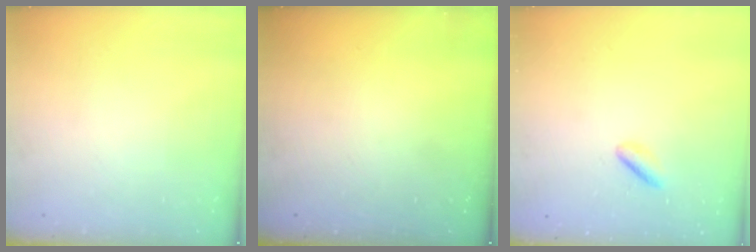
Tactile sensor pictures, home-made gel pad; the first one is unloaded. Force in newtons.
{"total": 0.0}
{"total": 1.9, "press": 1.7, "slide": 0.8}